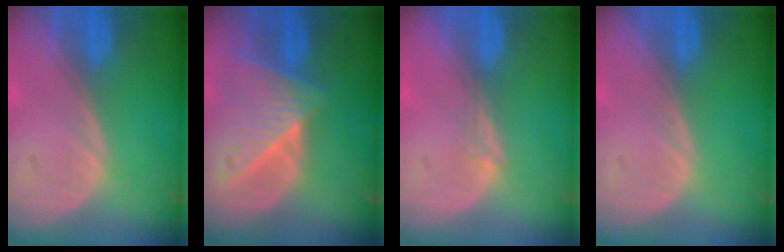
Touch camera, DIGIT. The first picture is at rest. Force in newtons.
{"total": 8.0, "press": 7.3, "slide": 3.2}
{"total": 1.5, "press": 1.0, "slide": 1.0}
{"total": 0.0}